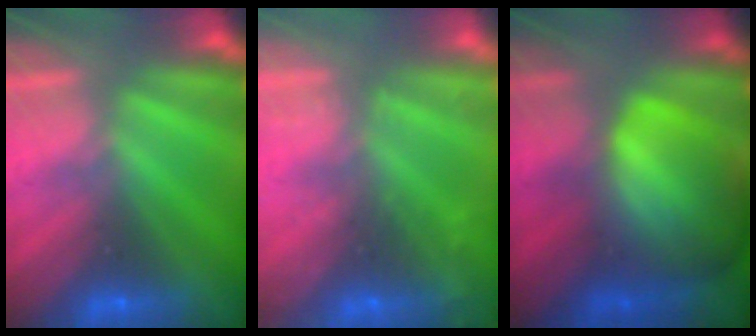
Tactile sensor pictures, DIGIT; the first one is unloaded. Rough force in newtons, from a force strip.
{"total": 6.8}
{"total": 9.4}